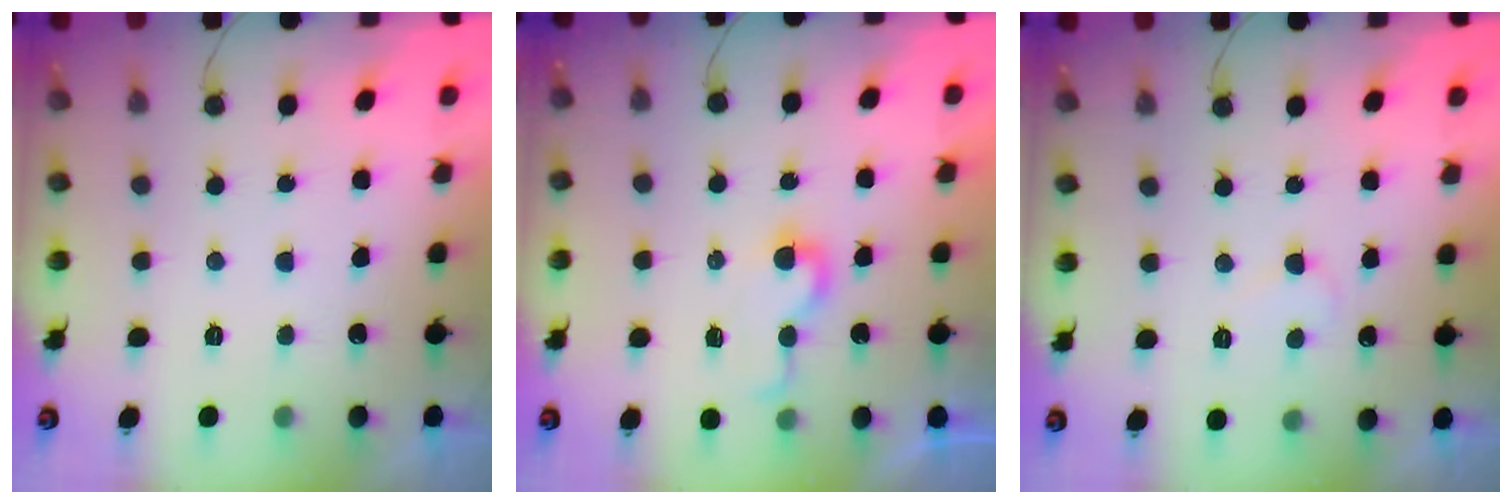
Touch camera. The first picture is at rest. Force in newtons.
{"total": 4.4, "press": 4.4, "slide": 0.5}
{"total": 5.5, "press": 5.5, "slide": 0.3}